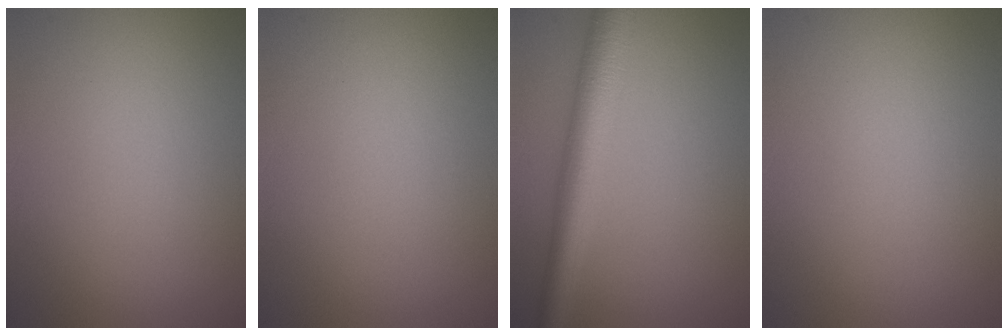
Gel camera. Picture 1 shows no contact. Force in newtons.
{"total": 0.0}
{"total": 5.9, "press": 5.9, "slide": 0.1}
{"total": 0.0}